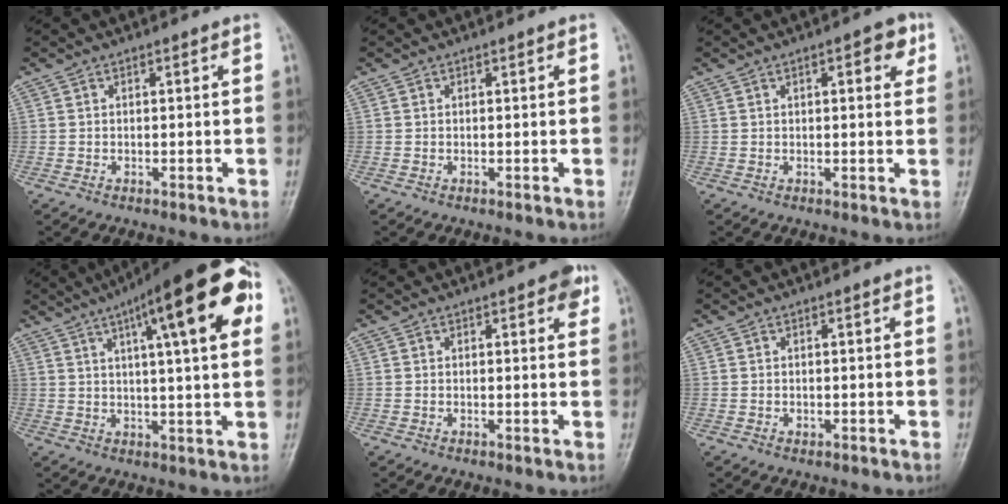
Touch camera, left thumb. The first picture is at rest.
{"total": 0.0}
{"total": 4.4, "force": [1.7, 1.7, 3.7], "torque": [-0.035, -0.001, 0.017]}
{"total": 19.6, "force": [7.8, 4.5, 17.4], "torque": [-0.235, 0.008, 0.105]}
{"total": 3.1, "force": [1.5, 1.2, 2.4], "torque": [-0.020, -0.002, 0.013]}
{"total": 0.7, "force": [-0.2, 0.5, 0.4], "torque": [-0.004, 0.004, -0.001]}